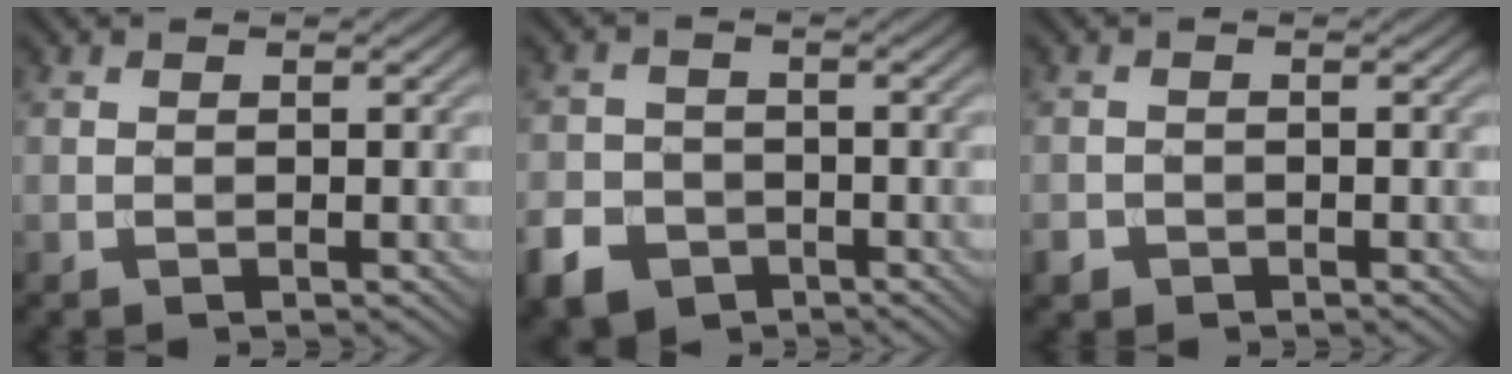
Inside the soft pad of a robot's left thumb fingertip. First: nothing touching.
{"total": 5.9, "force": [-3.4, 4.2, 2.3], "torque": [-0.056, -0.011, -0.070]}
{"total": 1.7, "force": [-1.0, 1.3, 0.4], "torque": [-0.009, -0.006, -0.024]}